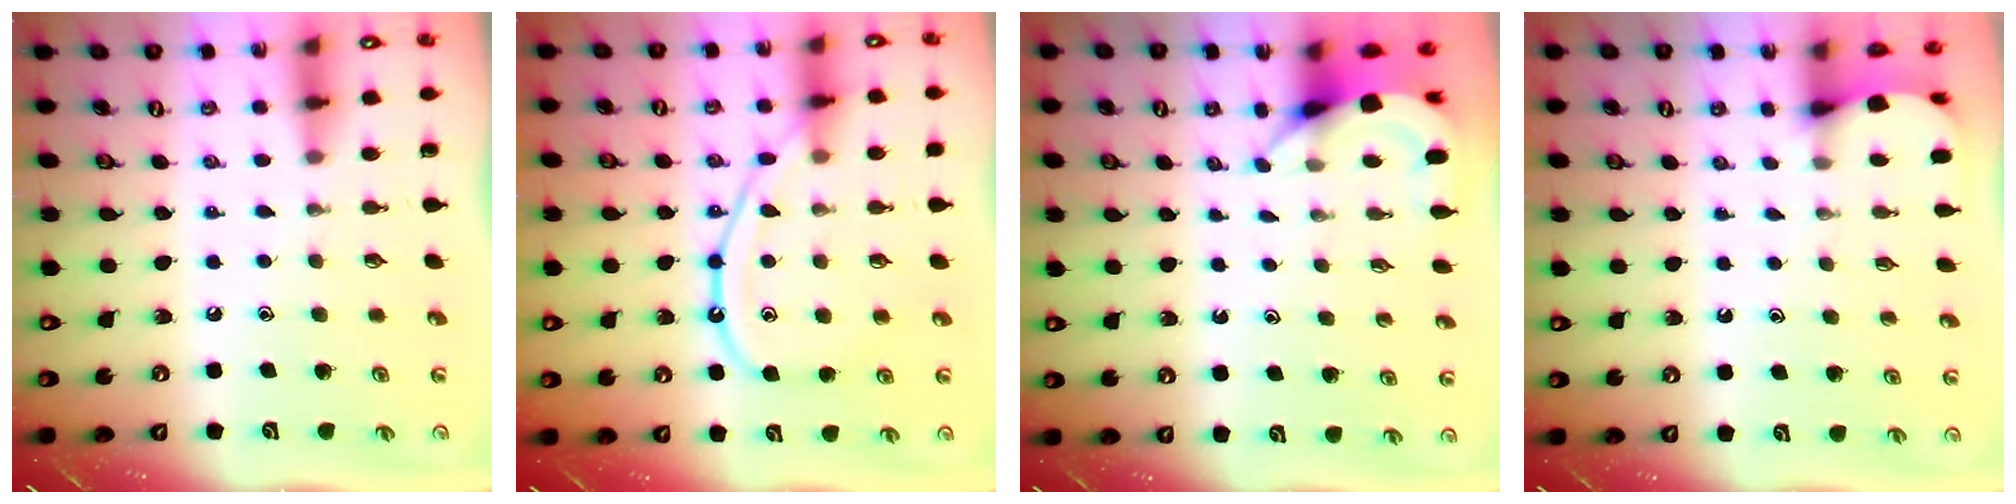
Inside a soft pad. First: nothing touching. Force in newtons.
{"total": 10.6, "press": 10.5, "slide": 1.0}
{"total": 3.9, "press": 3.9, "slide": 0.3}
{"total": 2.4, "press": 2.4, "slide": 0.3}